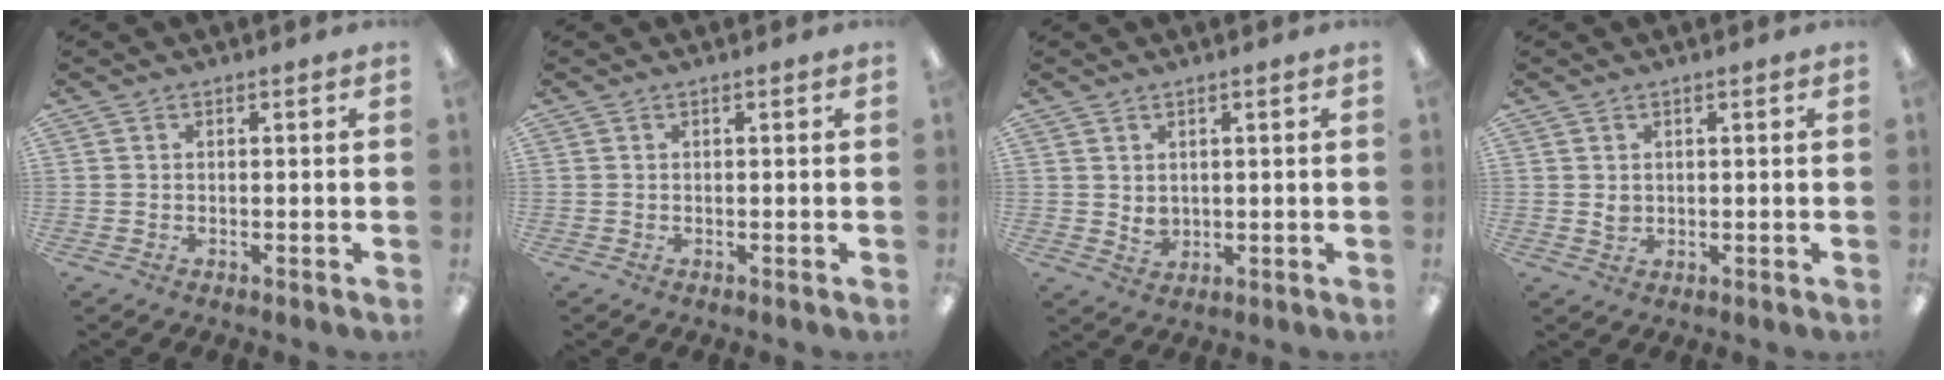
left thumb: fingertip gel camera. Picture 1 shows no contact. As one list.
[{"total": 0.0}, {"total": 2.4, "force": [1.2, 1.9, 1.1], "torque": [-0.014, -0.003, 0.021]}, {"total": 1.5, "force": [0.5, 1.2, 0.7], "torque": [-0.008, 0.000, 0.007]}]